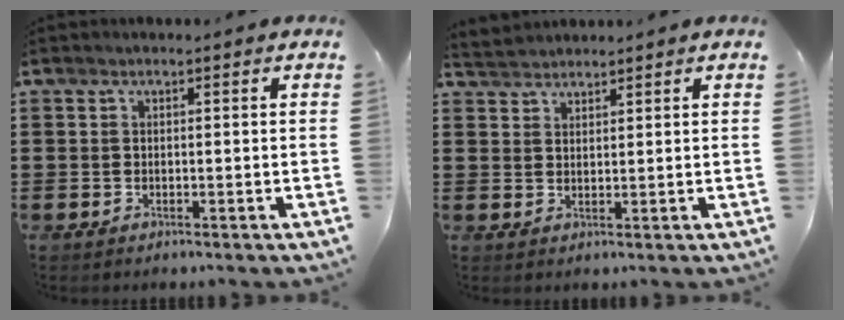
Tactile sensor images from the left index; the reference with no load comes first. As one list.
[{"total": 2.4, "force": [2.3, 0.4, -0.3], "torque": [-0.002, 0.000, 0.047]}]